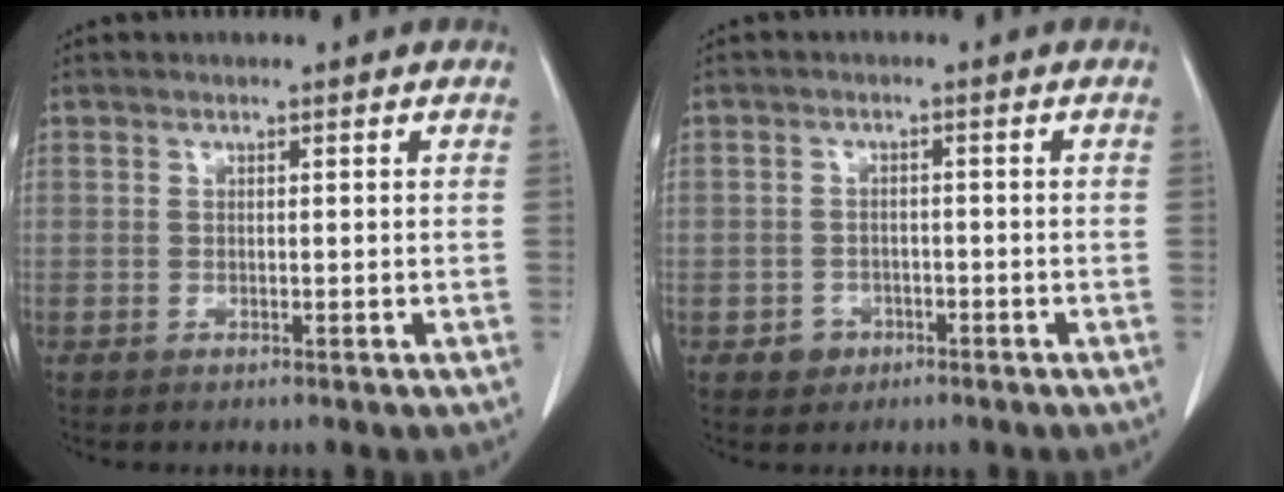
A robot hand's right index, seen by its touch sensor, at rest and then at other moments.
{"total": 2.7, "force": [-1.2, 2.4, 0.4], "torque": [0.000, 0.011, -0.013]}